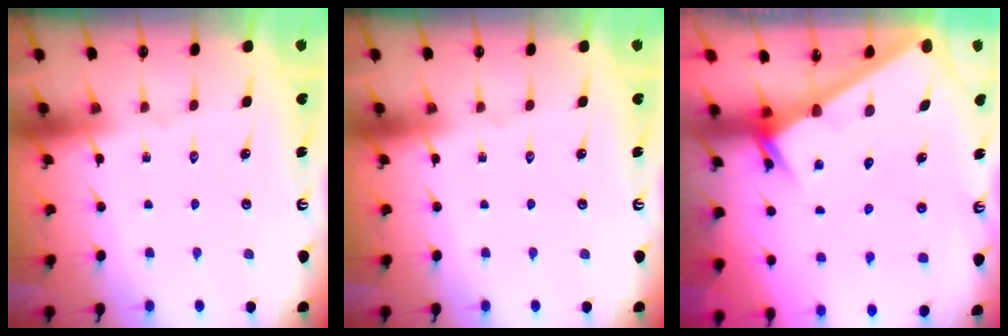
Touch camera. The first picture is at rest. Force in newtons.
{"total": 0.0}
{"total": 2.8, "press": 2.8, "slide": 0.1}